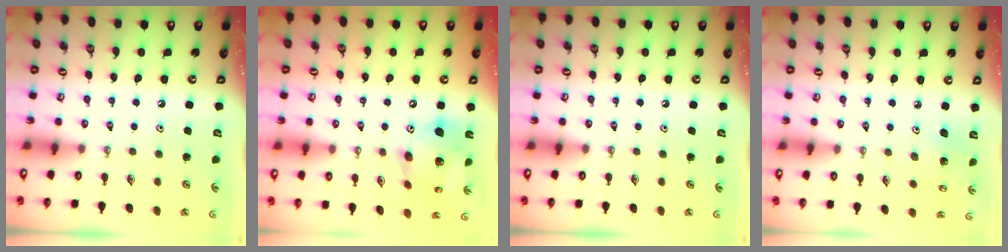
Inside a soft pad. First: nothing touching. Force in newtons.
{"total": 17.9, "press": 17.6, "slide": 3.4}
{"total": 0.0}
{"total": 3.7, "press": 3.7, "slide": 0.2}